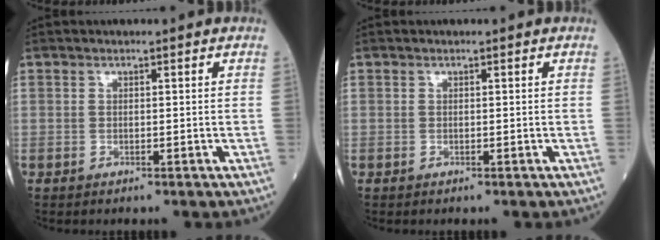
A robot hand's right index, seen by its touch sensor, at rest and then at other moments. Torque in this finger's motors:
{"motor_torque": [0.00, 0.00, 0.00, 0.00]}